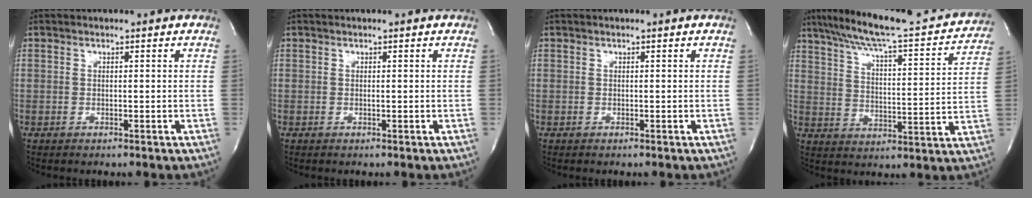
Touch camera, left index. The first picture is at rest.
{"total": 0.0}
{"total": 0.0}
{"total": 23.1, "force": [20.3, 3.0, 10.7], "torque": [-0.171, -0.005, 0.275]}